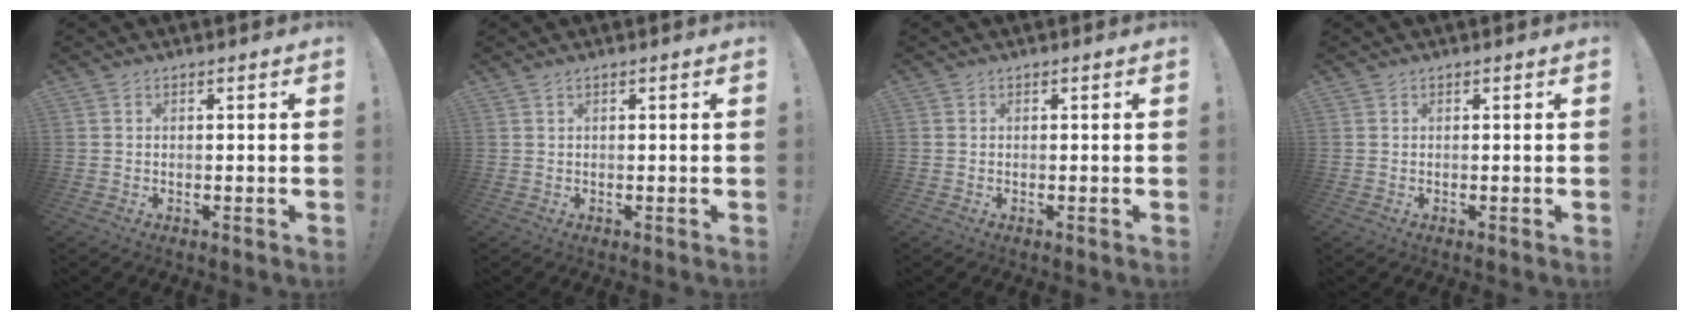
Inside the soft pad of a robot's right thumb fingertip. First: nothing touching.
{"total": 0.5, "force": [0.4, -0.2, 0.3], "torque": [-0.013, 0.002, 0.008]}
{"total": 0.0}
{"total": 0.0}